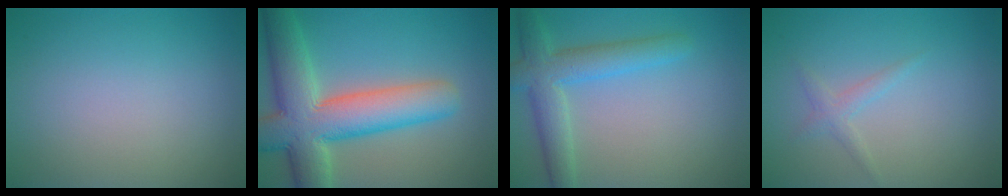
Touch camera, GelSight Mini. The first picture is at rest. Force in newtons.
{"total": 10.3, "press": 10.3, "slide": 0.7}
{"total": 4.7, "press": 4.7, "slide": 0.2}
{"total": 1.3, "press": 1.3, "slide": 0.1}